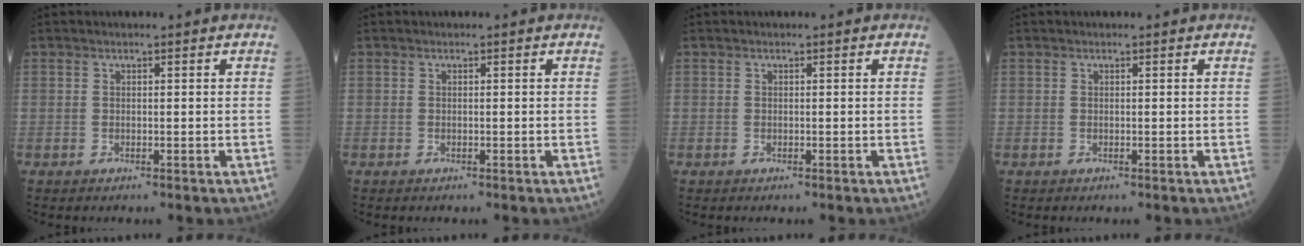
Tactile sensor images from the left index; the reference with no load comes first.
{"total": 0.0}
{"total": 0.0}
{"total": 0.0}